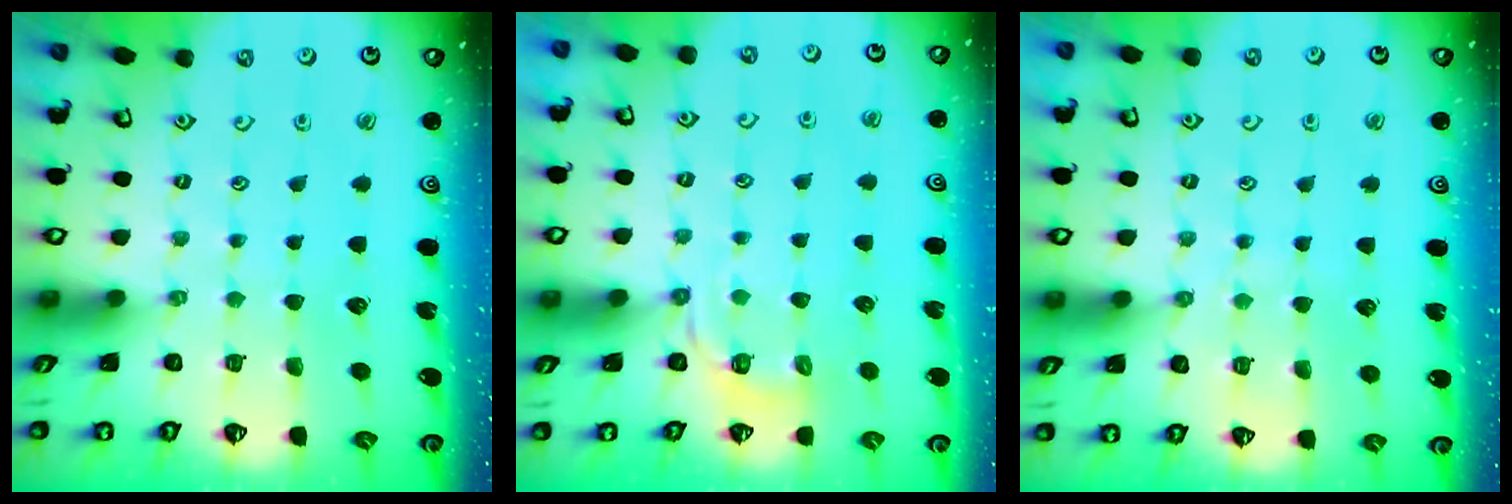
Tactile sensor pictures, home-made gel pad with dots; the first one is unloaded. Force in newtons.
{"total": 3.8, "press": 3.5, "slide": 1.5}
{"total": 6.3, "press": 6.3, "slide": 0.7}